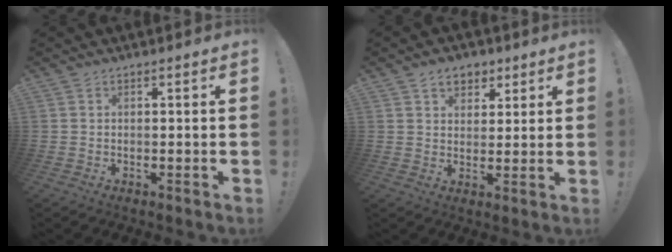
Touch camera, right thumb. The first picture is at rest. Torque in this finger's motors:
{"motor_torque": [0.01, 0.14, 0.10, -0.03, 0.00]}